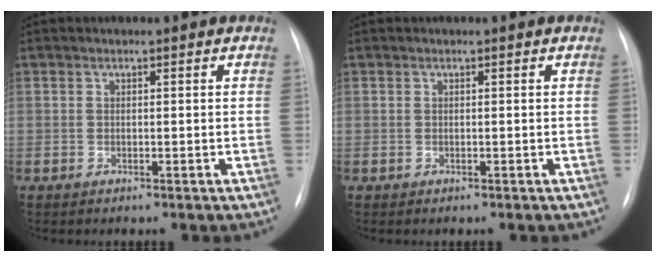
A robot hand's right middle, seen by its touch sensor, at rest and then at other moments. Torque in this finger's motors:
{"motor_torque": [0.21, -0.18, 0.00, 0.01]}